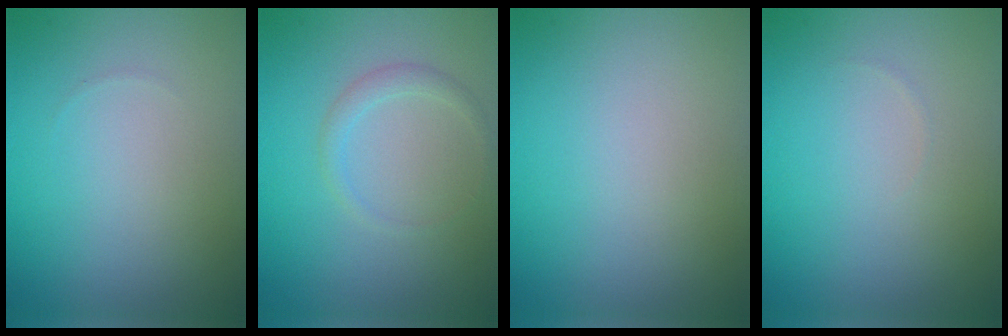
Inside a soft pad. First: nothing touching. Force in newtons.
{"total": 1.2, "press": 1.2, "slide": 0.0}
{"total": 0.0}
{"total": 0.0}